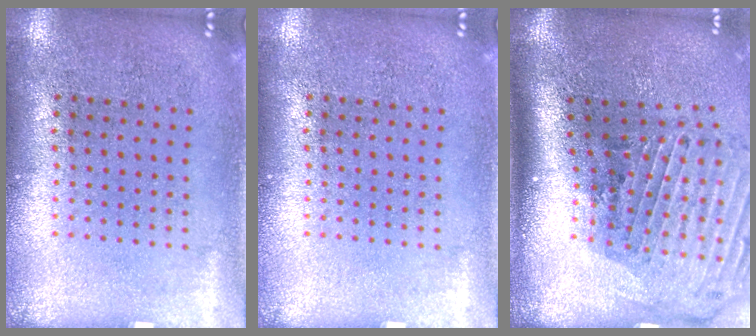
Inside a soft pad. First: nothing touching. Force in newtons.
{"total": 0.0}
{"total": 3.2, "press": 2.1, "slide": 2.4}